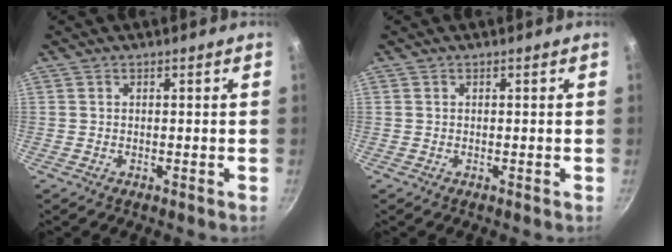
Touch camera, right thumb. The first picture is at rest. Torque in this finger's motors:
{"motor_torque": [0.02, -0.02, 0.14, 0.14, 0.00]}